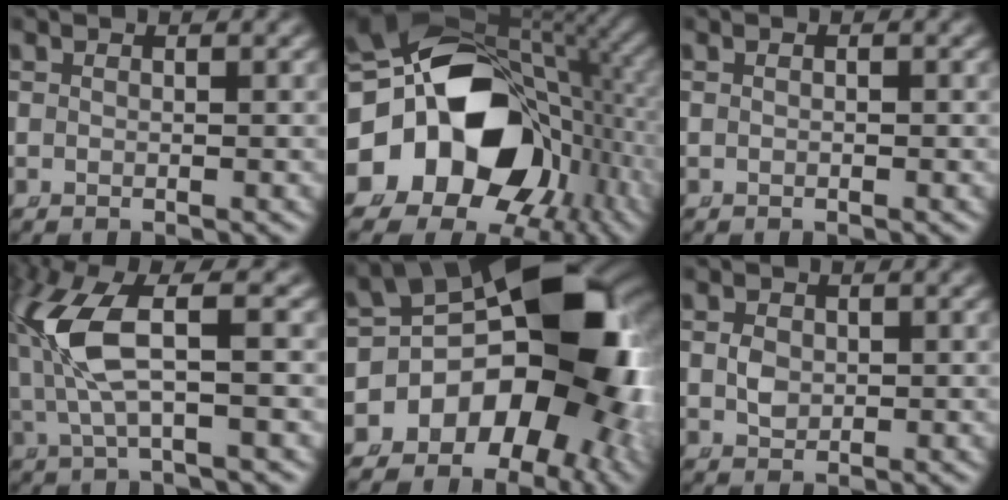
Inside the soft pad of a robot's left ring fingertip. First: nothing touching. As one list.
[{"total": 26.1, "force": [-4.5, 19.4, 17.0], "torque": [-0.297, -0.060, -0.055]}, {"total": 0.0}, {"total": 6.9, "force": [0.8, 2.8, 6.3], "torque": [-0.142, 0.007, 0.016]}, {"total": 24.2, "force": [-0.5, 16.8, 17.3], "torque": [-0.292, -0.062, 0.005]}, {"total": 1.3, "force": [-0.1, 1.0, 0.9], "torque": [-0.018, -0.010, 0.007]}]